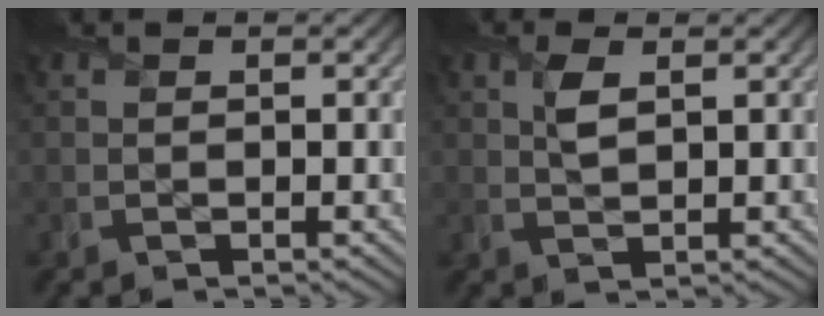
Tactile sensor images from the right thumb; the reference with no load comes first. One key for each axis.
{"total": 2.4, "fx": 1.0, "fy": 1.1, "fz": 2.0, "tx": -0.045, "ty": 0.001, "tz": 0.020}